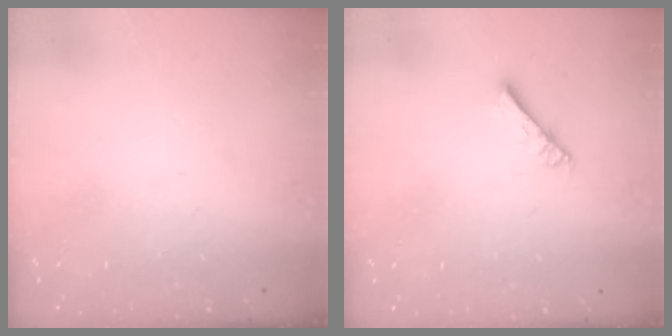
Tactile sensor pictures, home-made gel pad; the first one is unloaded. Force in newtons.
{"total": 4.1, "press": 4.0, "slide": 0.5}